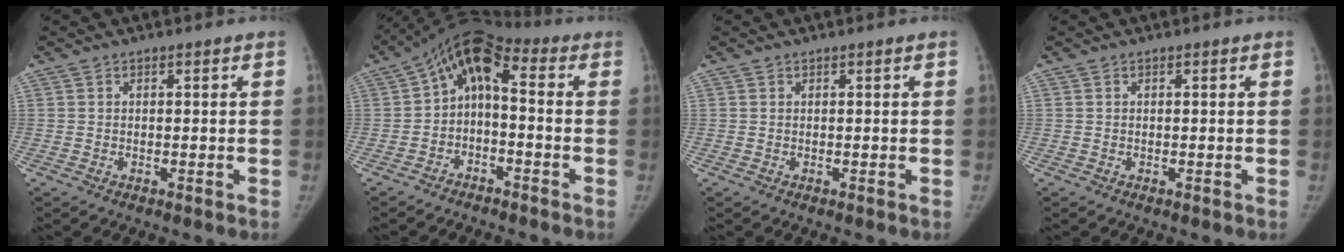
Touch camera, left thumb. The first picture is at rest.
{"total": 8.8, "force": [-1.3, 5.3, 6.9], "torque": [-0.102, 0.044, -0.035]}
{"total": 0.0}
{"total": 0.0}